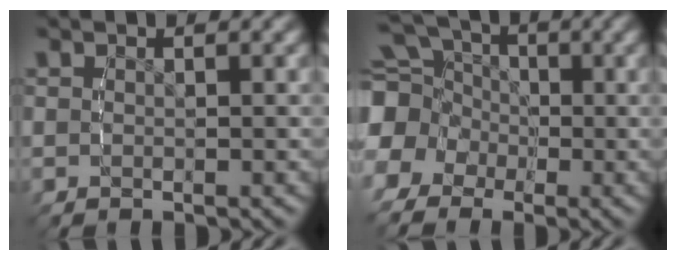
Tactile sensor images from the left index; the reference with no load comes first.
{"total": 11.8, "force": [0.0, 10.5, 5.3], "torque": [-0.121, -0.017, -0.015]}